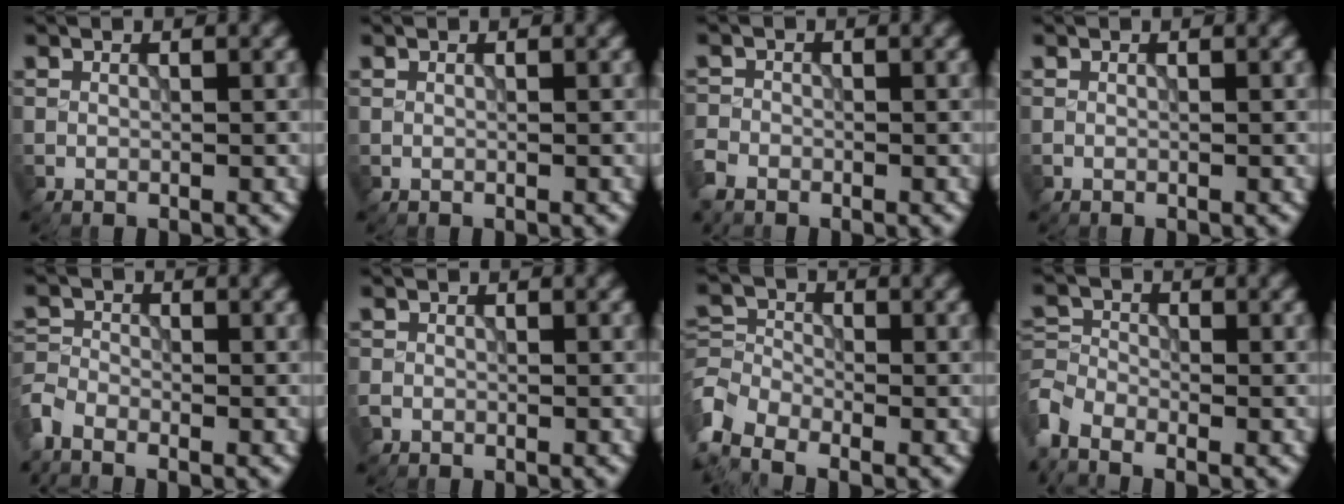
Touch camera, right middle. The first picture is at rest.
{"total": 0.0}
{"total": 2.1, "force": [-1.6, 1.3, 0.6], "torque": [-0.015, -0.003, -0.042]}
{"total": 0.0}
{"total": 2.9, "force": [-2.3, 1.2, 1.2], "torque": [-0.027, -0.005, -0.063]}
{"total": 0.9, "force": [-0.5, 0.8, 0.1], "torque": [0.000, -0.004, -0.014]}
{"total": 4.1, "force": [-2.5, 2.5, 2.1], "torque": [-0.044, -0.001, -0.048]}
{"total": 3.3, "force": [-2.5, 1.7, 1.4], "torque": [-0.034, -0.006, -0.059]}